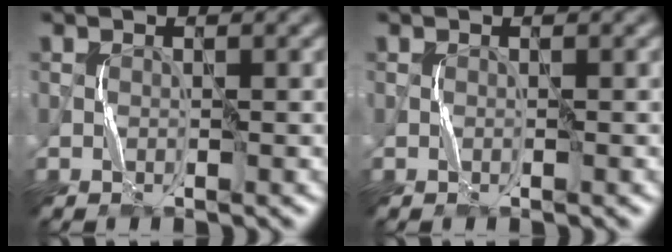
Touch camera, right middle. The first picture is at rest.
{"total": 0.0}